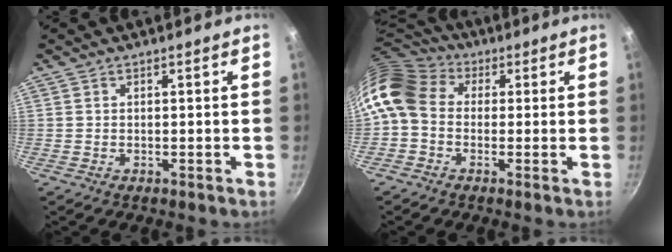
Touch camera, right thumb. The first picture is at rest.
{"total": 12.2, "force": [1.3, 9.7, 7.2], "torque": [-0.138, 0.026, 0.002]}